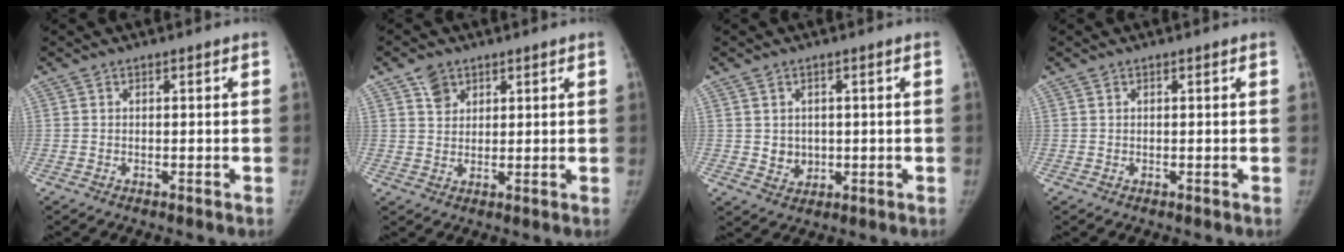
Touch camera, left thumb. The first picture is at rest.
{"total": 3.6, "force": [2.2, 2.6, 1.1], "torque": [-0.002, -0.021, 0.040]}
{"total": 3.3, "force": [0.1, 2.9, 1.4], "torque": [-0.009, -0.011, 0.012]}
{"total": 0.0}